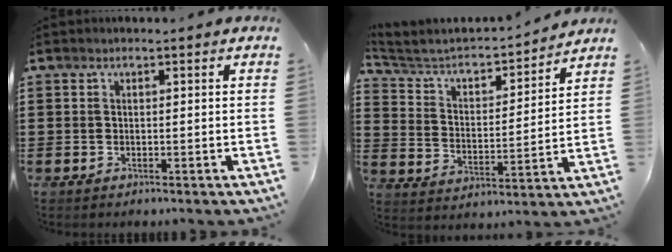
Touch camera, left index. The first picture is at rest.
{"total": 4.2, "force": [3.6, 1.5, 1.6], "torque": [-0.055, -0.028, 0.052]}